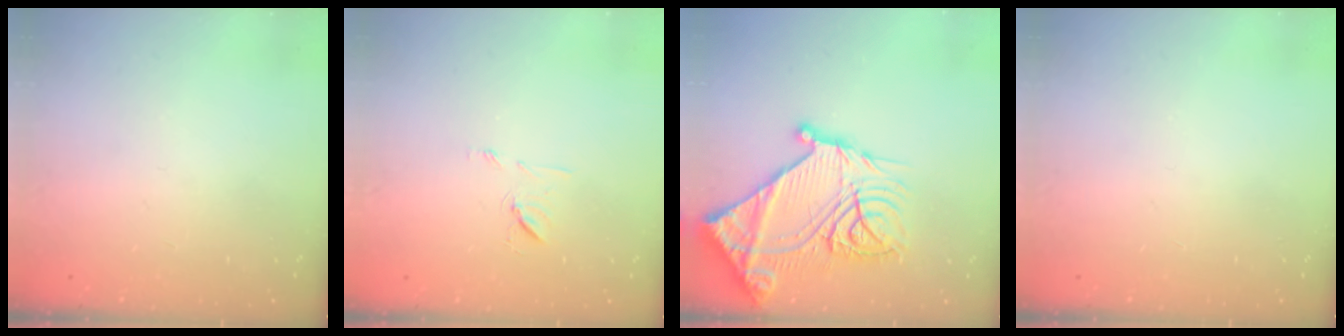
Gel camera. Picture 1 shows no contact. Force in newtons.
{"total": 7.2, "press": 7.2, "slide": 0.8}
{"total": 28.1, "press": 27.9, "slide": 3.3}
{"total": 0.0}